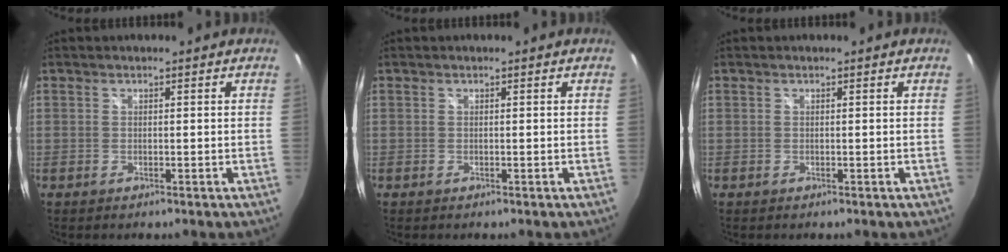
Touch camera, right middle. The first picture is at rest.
{"total": 0.0}
{"total": 0.0}